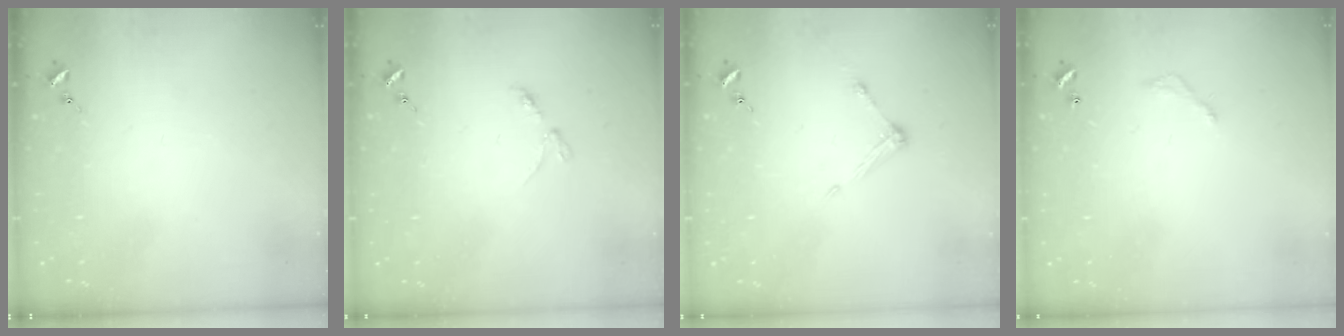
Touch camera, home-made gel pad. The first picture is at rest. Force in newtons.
{"total": 2.9, "press": 2.8, "slide": 0.4}
{"total": 5.3, "press": 5.2, "slide": 0.2}
{"total": 3.8, "press": 3.8, "slide": 0.2}